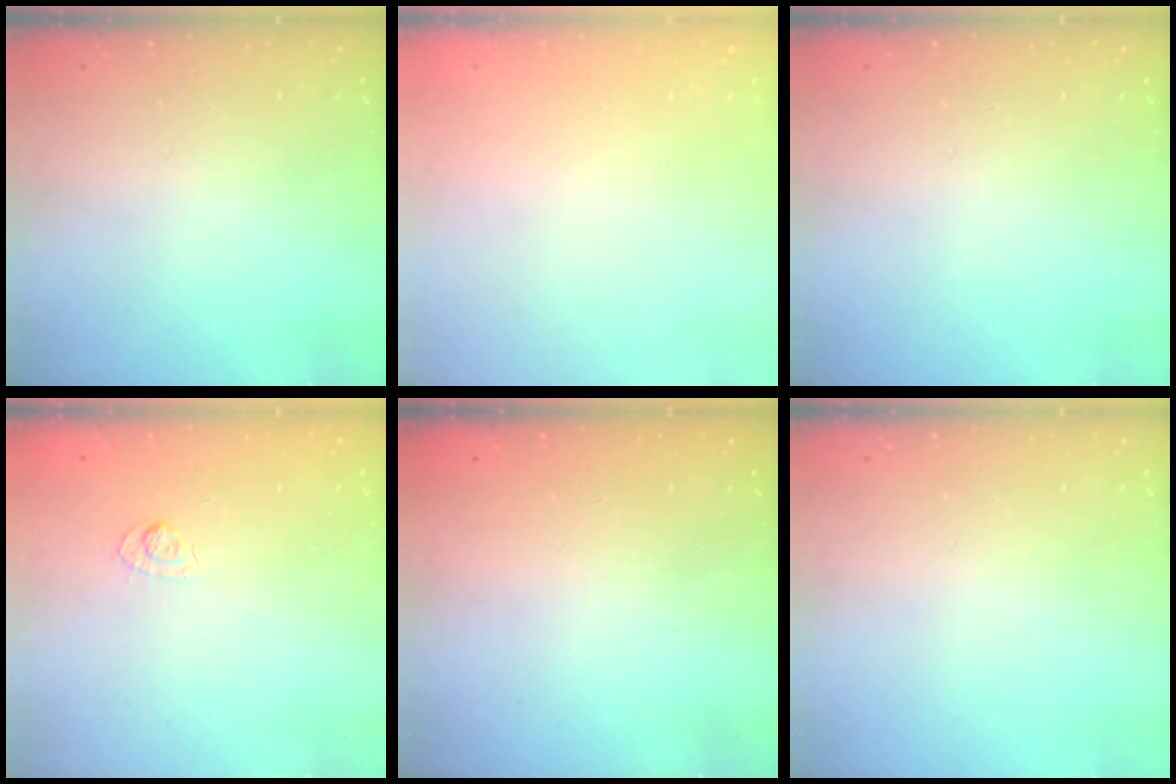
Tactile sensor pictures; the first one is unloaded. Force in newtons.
{"total": 2.7, "press": 2.6, "slide": 0.8}
{"total": 0.0}
{"total": 3.5, "press": 3.1, "slide": 1.6}
{"total": 2.3, "press": 2.2, "slide": 0.7}
{"total": 0.0}